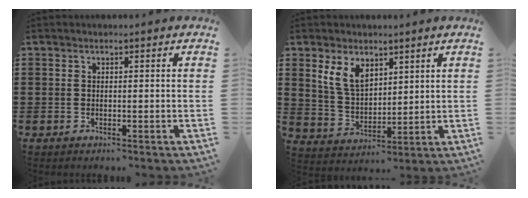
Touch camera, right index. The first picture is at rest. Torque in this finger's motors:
{"motor_torque": [0.58, 0.04, 0.49, 0.13]}